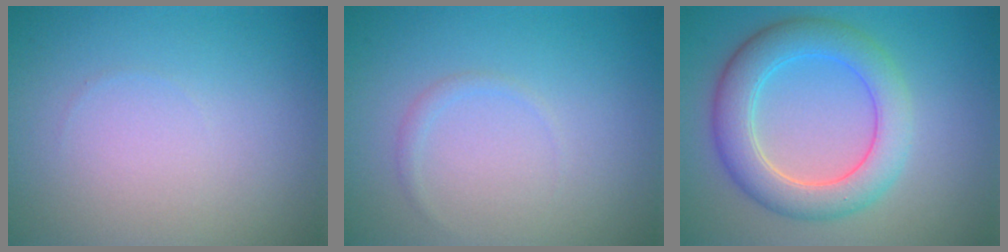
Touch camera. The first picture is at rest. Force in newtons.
{"total": 0.7, "press": 0.7, "slide": 0.1}
{"total": 5.9, "press": 5.9, "slide": 0.4}